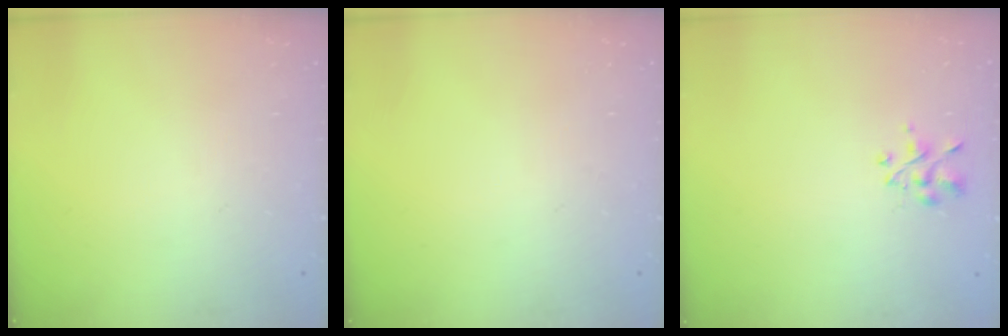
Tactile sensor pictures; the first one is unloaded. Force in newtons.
{"total": 0.0}
{"total": 1.7, "press": 1.6, "slide": 0.7}